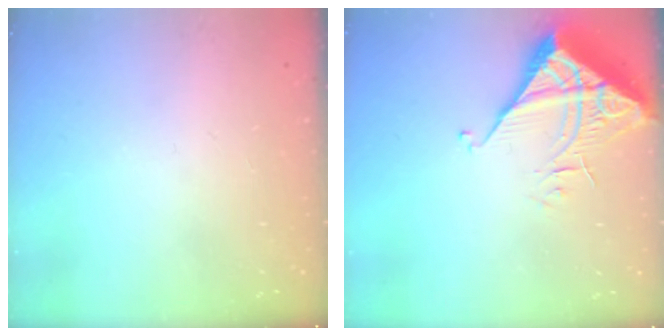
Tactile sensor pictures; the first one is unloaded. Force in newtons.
{"total": 6.7, "press": 6.7, "slide": 0.7}